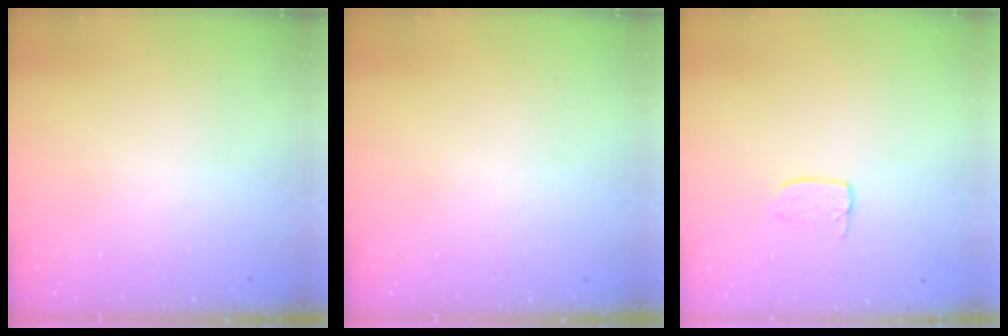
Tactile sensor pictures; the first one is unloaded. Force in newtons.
{"total": 0.0}
{"total": 3.7, "press": 3.7, "slide": 0.2}